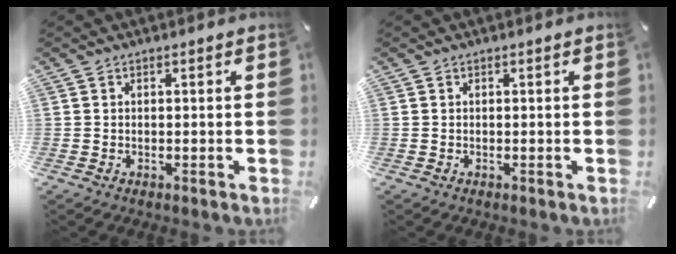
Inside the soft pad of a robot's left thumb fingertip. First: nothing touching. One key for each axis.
{"total": 0.0}